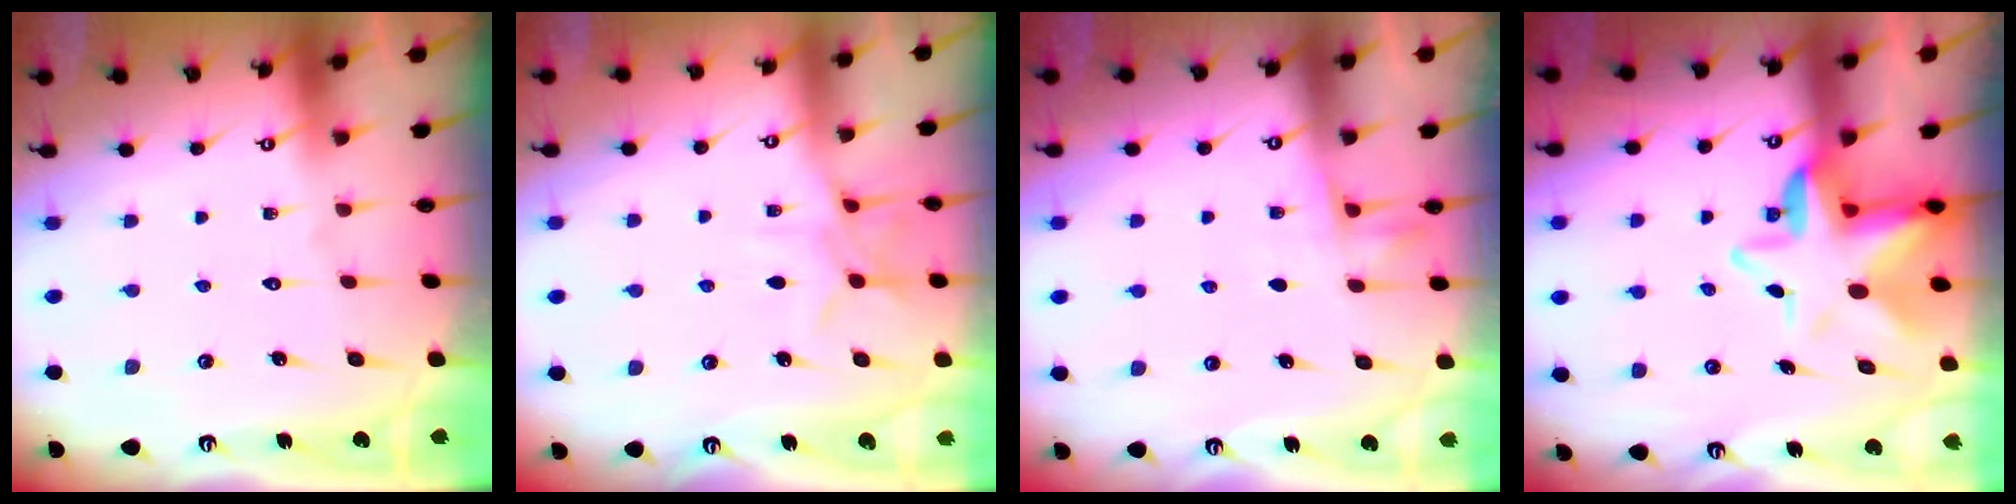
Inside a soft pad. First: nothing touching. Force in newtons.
{"total": 8.3, "press": 8.3, "slide": 0.6}
{"total": 5.7, "press": 5.5, "slide": 1.3}
{"total": 9.6, "press": 9.5, "slide": 1.6}